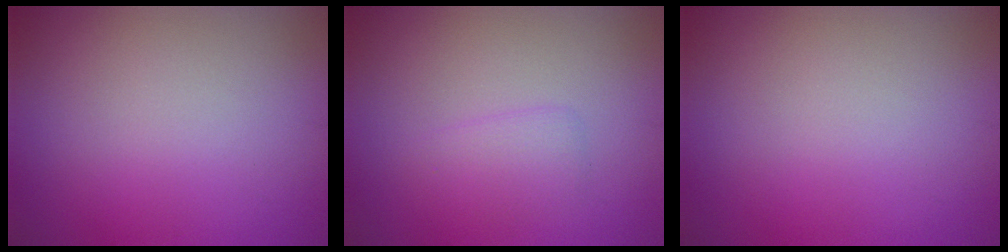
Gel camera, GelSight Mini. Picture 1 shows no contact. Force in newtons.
{"total": 1.6, "press": 1.6, "slide": 0.1}
{"total": 0.0}